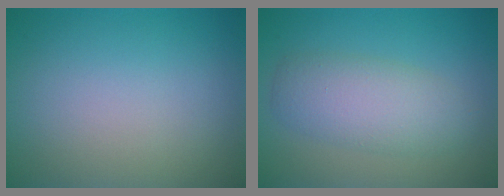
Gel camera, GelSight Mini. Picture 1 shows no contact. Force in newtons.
{"total": 4.3, "press": 4.3, "slide": 0.2}